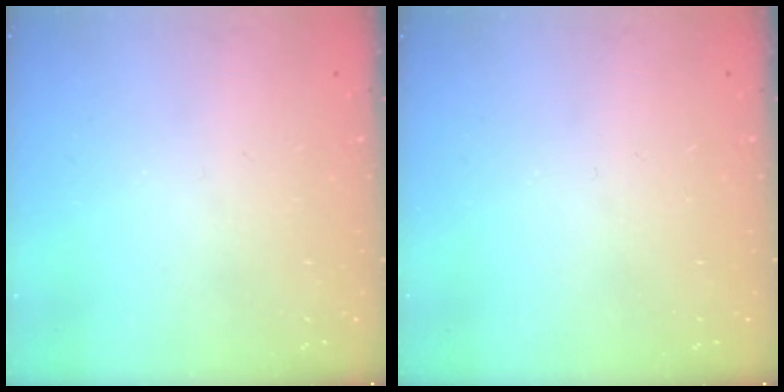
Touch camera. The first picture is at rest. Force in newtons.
{"total": 0.0}